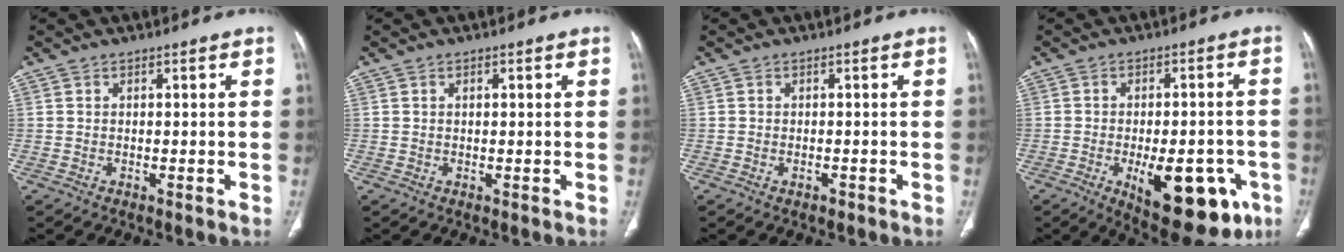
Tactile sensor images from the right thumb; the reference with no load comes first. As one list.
[{"total": 0.7, "force": [0.3, 0.2, 0.6], "torque": [-0.013, 0.004, 0.006]}, {"total": 0.9, "force": [-0.5, 0.6, 0.5], "torque": [-0.010, 0.006, -0.005]}, {"total": 18.1, "force": [-7.0, 8.2, 14.5], "torque": [-0.147, 0.012, -0.076]}]